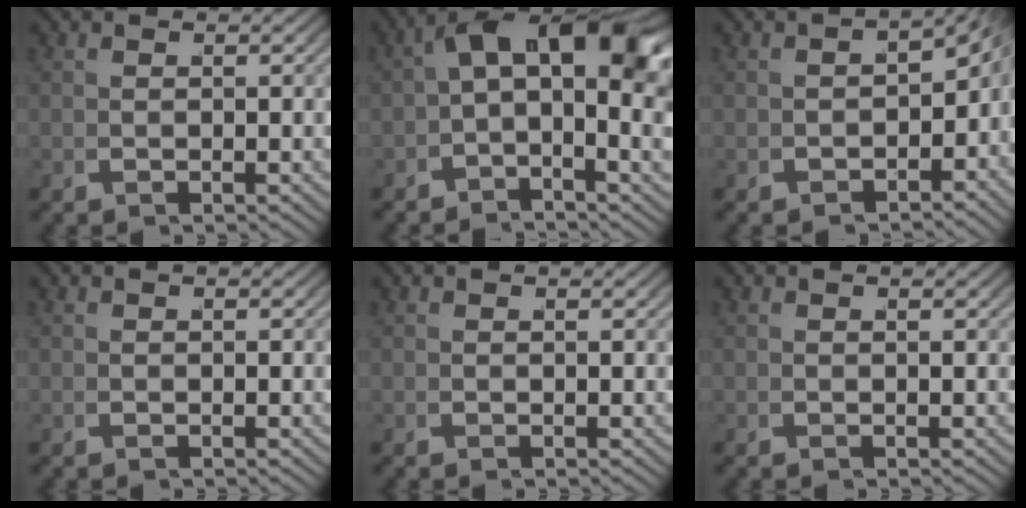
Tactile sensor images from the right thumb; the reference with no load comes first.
{"total": 12.4, "force": [0.8, 7.0, 10.2], "torque": [-0.130, 0.003, -0.002]}
{"total": 4.5, "force": [-1.8, 2.5, 3.3], "torque": [-0.032, -0.015, -0.021]}
{"total": 0.0}
{"total": 0.0}
{"total": 0.0}